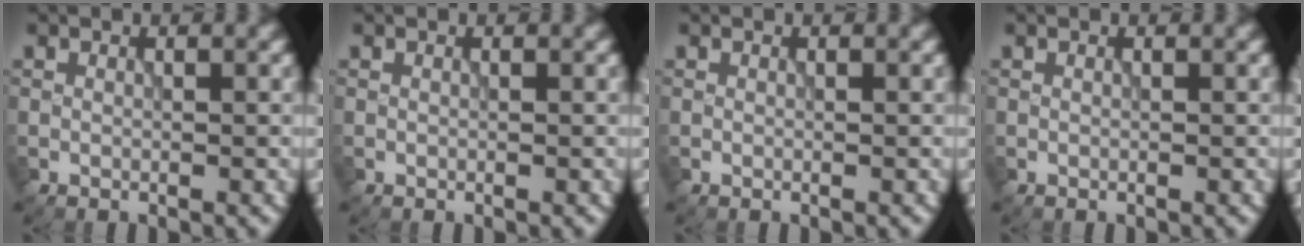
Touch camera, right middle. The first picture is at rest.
{"total": 0.0}
{"total": 0.0}
{"total": 0.0}